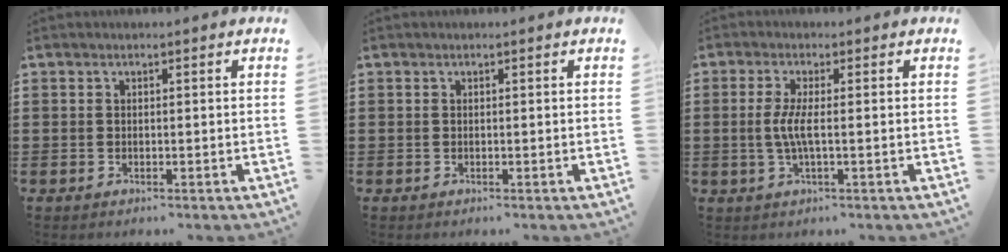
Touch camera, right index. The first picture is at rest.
{"total": 0.0}
{"total": 3.9, "force": [-0.4, 0.3, 3.9], "torque": [-0.093, -0.012, -0.015]}